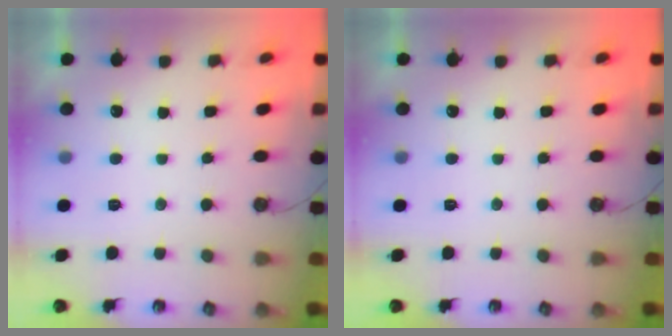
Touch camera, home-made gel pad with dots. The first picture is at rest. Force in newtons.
{"total": 0.0}